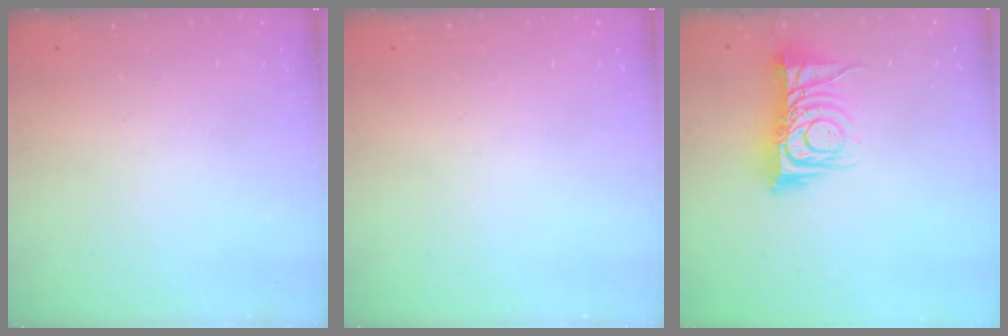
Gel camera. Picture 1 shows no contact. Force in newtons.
{"total": 0.0}
{"total": 10.8, "press": 10.8, "slide": 0.7}